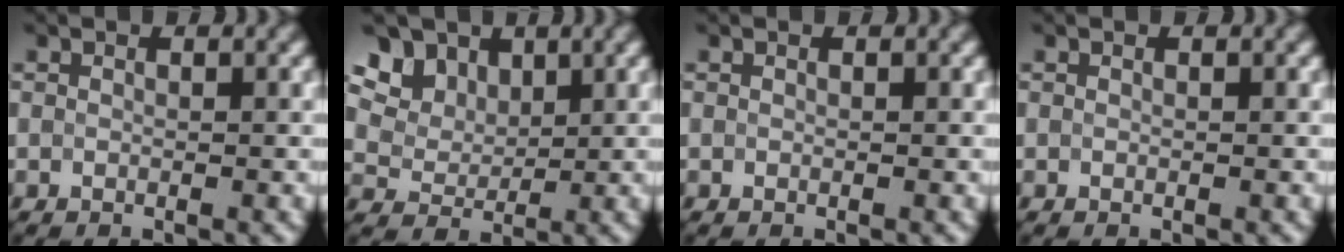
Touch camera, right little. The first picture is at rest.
{"total": 9.6, "force": [5.6, 6.5, 4.3], "torque": [-0.107, 0.015, 0.090]}
{"total": 0.0}
{"total": 0.0}